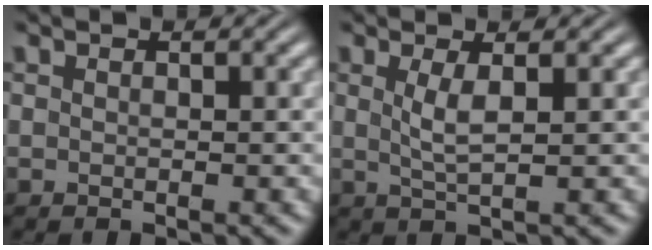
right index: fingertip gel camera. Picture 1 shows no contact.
{"total": 2.0, "force": [0.4, 0.0, 2.0], "torque": [-0.043, -0.012, 0.016]}